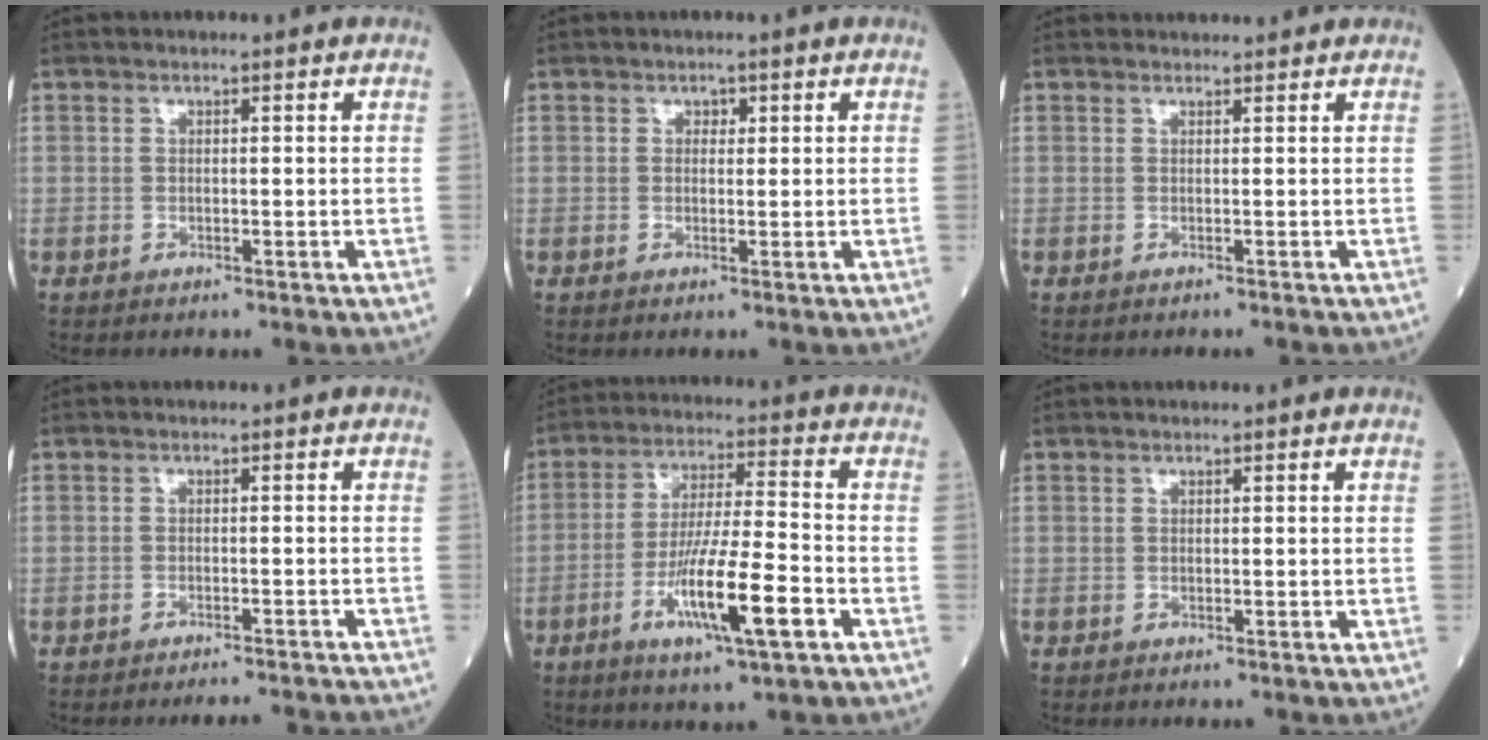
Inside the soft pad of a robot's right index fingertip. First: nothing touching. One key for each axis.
{"total": 1.0, "fx": 0.4, "fy": 0.8, "fz": 0.5, "tx": -0.002, "ty": 0.000, "tz": 0.004}
{"total": 2.5, "fx": 2.2, "fy": 0.4, "fz": 1.1, "tx": -0.030, "ty": 0.025, "tz": 0.021}
{"total": 6.9, "fx": -6.6, "fy": 0.0, "fz": 1.7, "tx": -0.012, "ty": -0.007, "tz": -0.077}
{"total": 12.5, "fx": -5.0, "fy": 1.0, "fz": 11.4, "tx": -0.210, "ty": -0.013, "tz": -0.087}
{"total": 0.0}